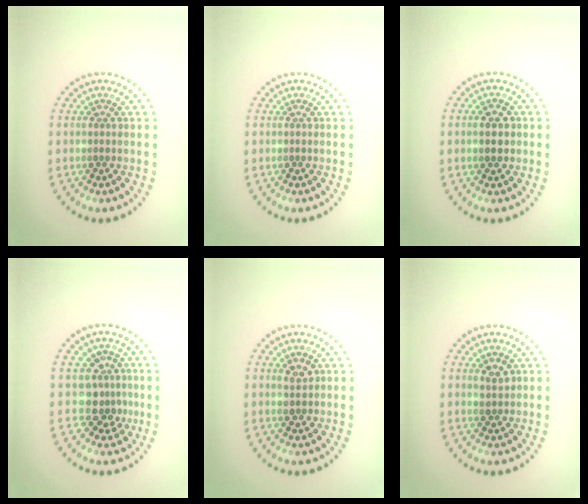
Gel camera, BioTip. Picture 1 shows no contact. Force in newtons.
{"total": 0.0}
{"total": 2.5, "press": 2.5, "slide": 0.1}
{"total": 2.8, "press": 2.1, "slide": 1.9}
{"total": 1.5, "press": 1.4, "slide": 0.3}
{"total": 1.3, "press": 1.3, "slide": 0.2}